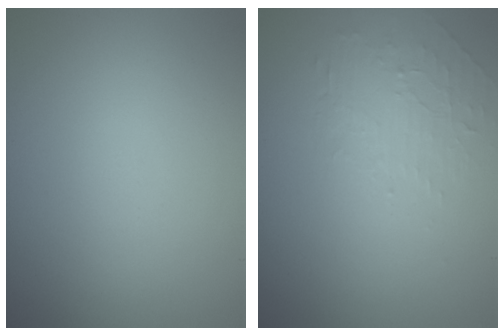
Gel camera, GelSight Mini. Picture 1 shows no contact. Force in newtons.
{"total": 1.8, "press": 0.5, "slide": 1.7}